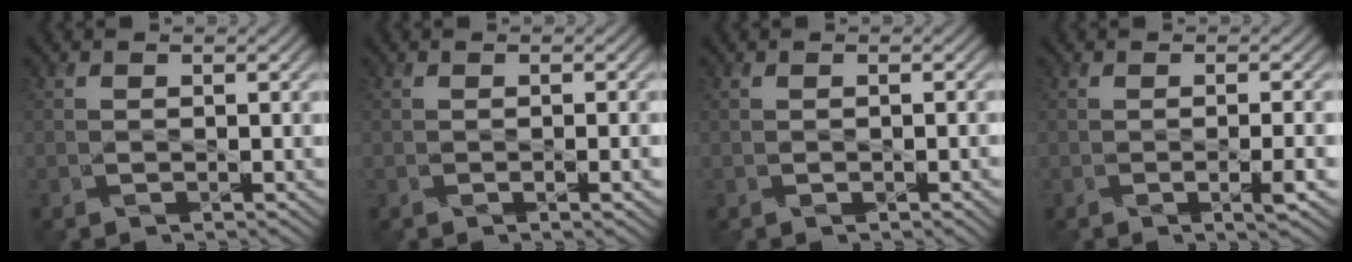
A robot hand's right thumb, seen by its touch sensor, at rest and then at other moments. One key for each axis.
{"total": 2.2, "fx": -0.4, "fy": 0.4, "fz": 2.2, "tx": -0.033, "ty": -0.001, "tz": -0.006}
{"total": 1.4, "fx": -0.4, "fy": 0.6, "fz": 1.2, "tx": -0.021, "ty": -0.005, "tz": -0.002}
{"total": 3.2, "fx": -0.6, "fy": 0.5, "fz": 3.1, "tx": -0.050, "ty": 0.001, "tz": -0.011}